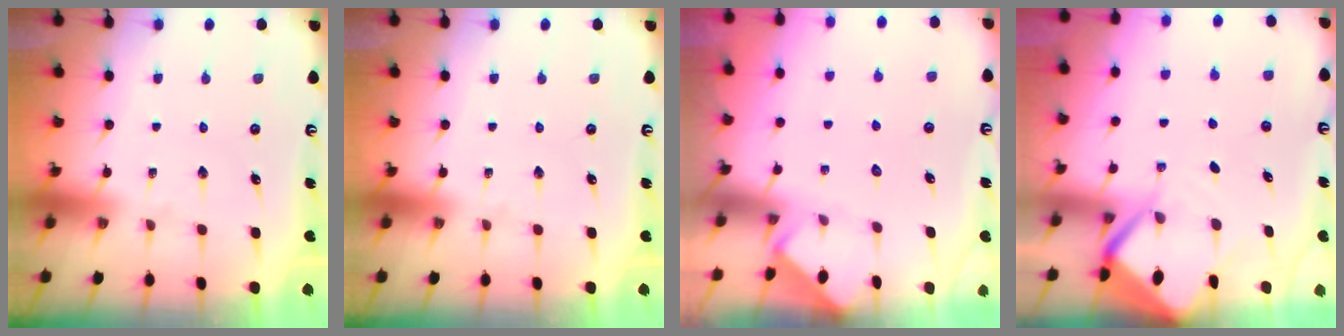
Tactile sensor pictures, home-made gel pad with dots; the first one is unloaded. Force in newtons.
{"total": 0.0}
{"total": 2.7, "press": 2.6, "slide": 0.4}
{"total": 5.5, "press": 5.4, "slide": 0.6}